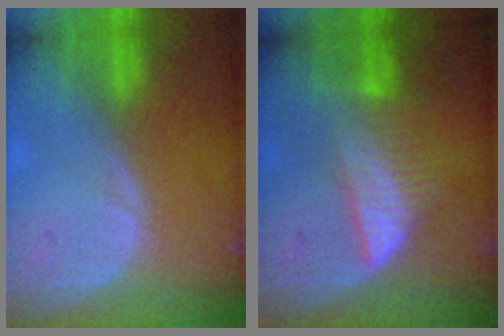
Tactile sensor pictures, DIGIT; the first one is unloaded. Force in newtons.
{"total": 6.3, "press": 6.2, "slide": 1.0}